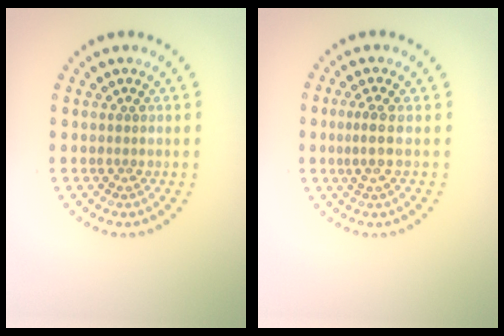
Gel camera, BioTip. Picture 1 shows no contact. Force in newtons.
{"total": 2.0, "press": 1.5, "slide": 1.3}